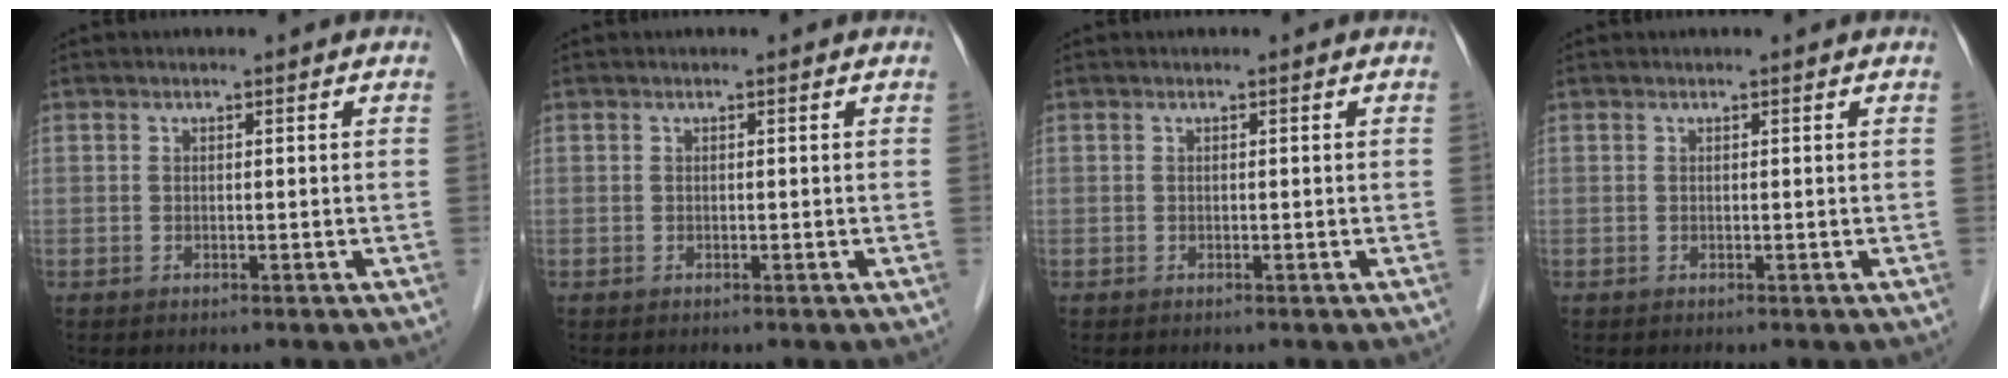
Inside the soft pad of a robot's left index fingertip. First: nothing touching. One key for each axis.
{"total": 0.0}
{"total": 0.0}
{"total": 0.5, "fx": 0.5, "fy": 0.0, "fz": 0.1, "tx": -0.001, "ty": 0.003, "tz": 0.006}